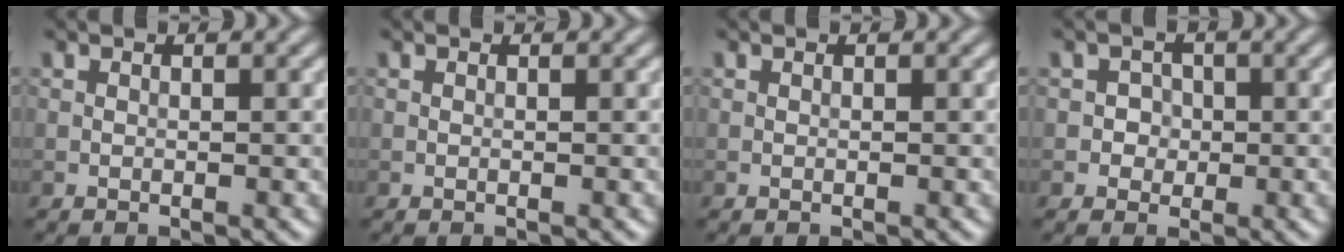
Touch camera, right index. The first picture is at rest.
{"total": 0.0}
{"total": 0.0}
{"total": 1.6, "force": [-0.2, 1.6, 0.3], "torque": [0.018, 0.000, -0.009]}